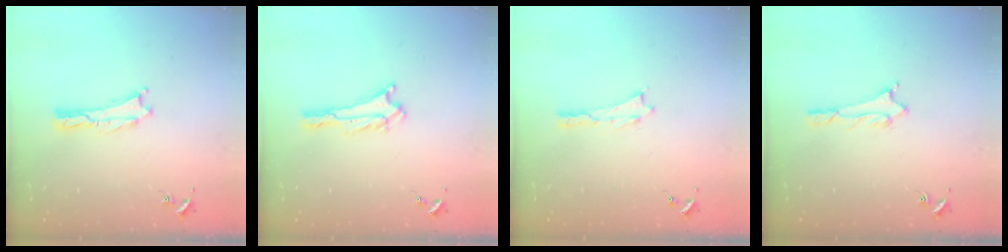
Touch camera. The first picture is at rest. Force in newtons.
{"total": 0.6, "press": 0.6, "slide": 0.1}
{"total": 0.0}
{"total": 1.5, "press": 1.5, "slide": 0.1}